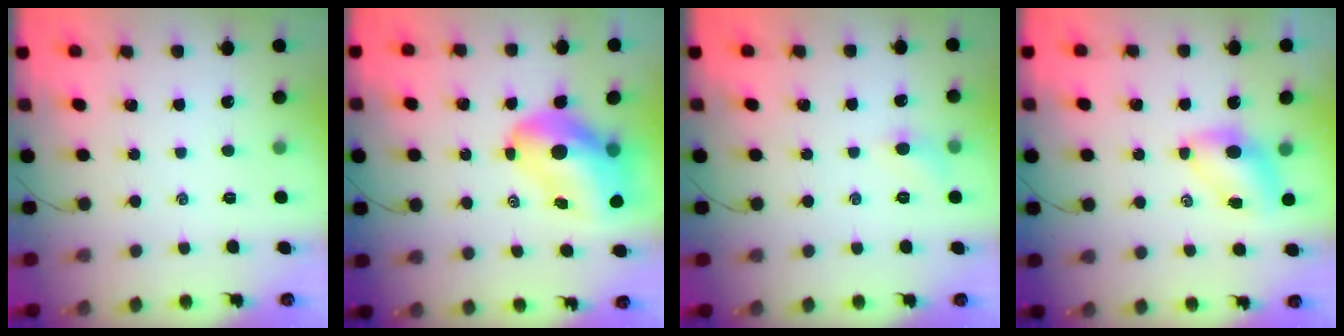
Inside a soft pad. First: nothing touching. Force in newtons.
{"total": 12.9, "press": 12.2, "slide": 4.0}
{"total": 5.7, "press": 5.4, "slide": 1.8}
{"total": 6.3, "press": 6.2, "slide": 0.7}